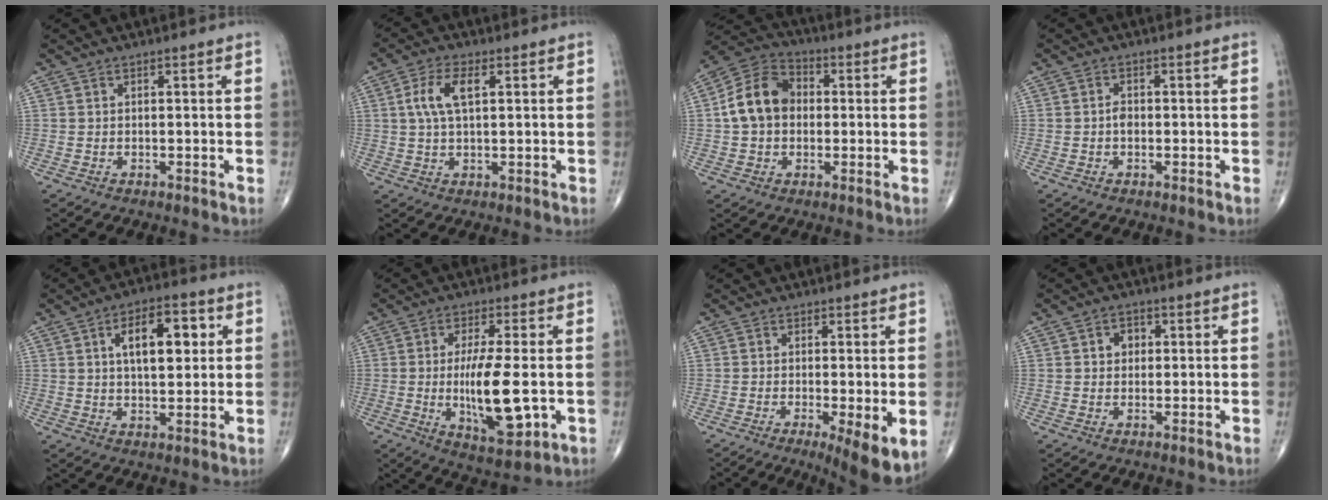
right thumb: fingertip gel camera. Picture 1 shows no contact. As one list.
[{"total": 6.5, "force": [1.6, 2.9, 5.6], "torque": [-0.125, 0.009, 0.032]}, {"total": 11.4, "force": [0.4, 8.7, 7.3], "torque": [-0.121, 0.030, -0.004]}, {"total": 1.6, "force": [-0.3, 1.1, 1.1], "torque": [-0.011, 0.004, -0.008]}, {"total": 11.4, "force": [3.2, 5.5, 9.5], "torque": [-0.119, 0.002, 0.047]}, {"total": 13.8, "force": [-1.4, 4.2, 13.0], "torque": [-0.227, -0.014, -0.013]}, {"total": 7.8, "force": [-2.0, 1.7, 7.3], "torque": [-0.113, -0.024, -0.032]}, {"total": 3.2, "force": [0.7, 2.6, 1.7], "torque": [-0.008, 0.003, 0.007]}]